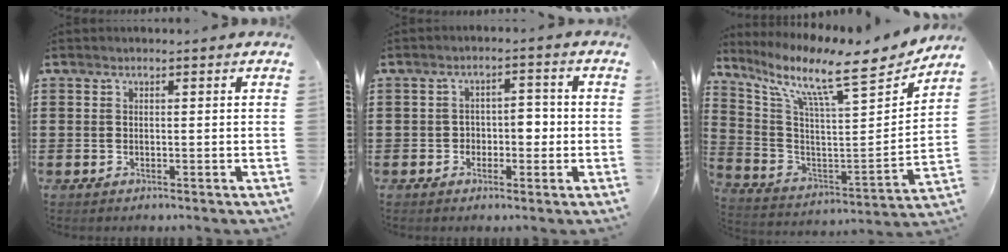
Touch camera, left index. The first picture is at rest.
{"total": 3.3, "force": [-1.0, 2.3, 2.1], "torque": [-0.031, 0.001, -0.030]}
{"total": 11.2, "force": [8.8, 1.2, 6.7], "torque": [-0.145, -0.076, 0.135]}